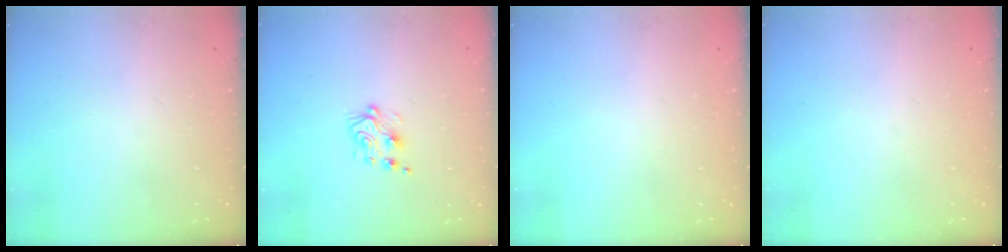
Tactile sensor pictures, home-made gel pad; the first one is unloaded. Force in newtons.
{"total": 5.9, "press": 5.9, "slide": 0.5}
{"total": 0.0}
{"total": 0.0}